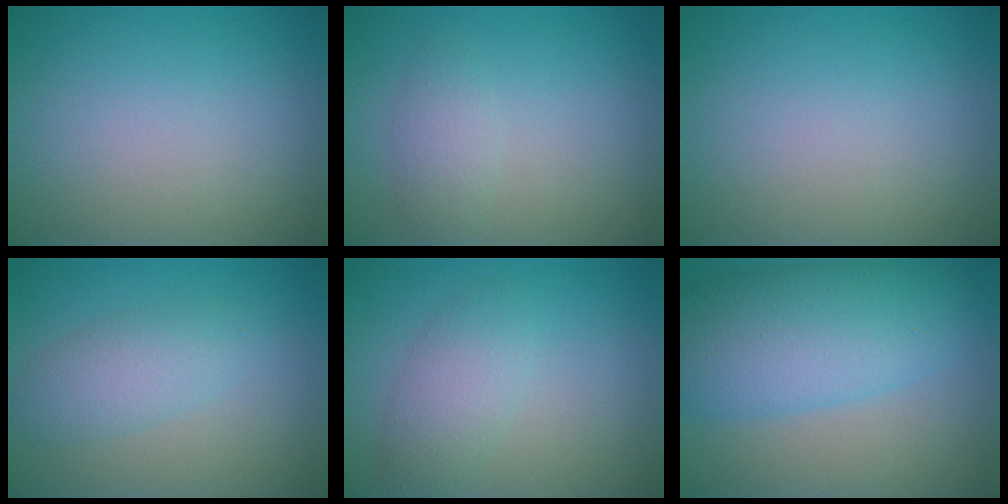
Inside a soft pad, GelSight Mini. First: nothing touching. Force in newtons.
{"total": 1.8, "press": 1.8, "slide": 0.1}
{"total": 0.0}
{"total": 2.9, "press": 2.9, "slide": 0.1}
{"total": 2.9, "press": 2.9, "slide": 0.0}
{"total": 8.3, "press": 8.3, "slide": 0.1}